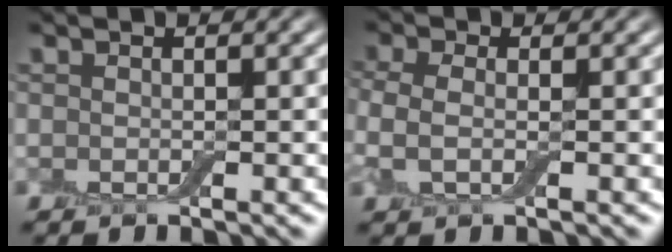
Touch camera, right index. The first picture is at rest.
{"total": 2.5, "force": [-0.1, 1.3, 2.2], "torque": [-0.055, 0.000, -0.010]}